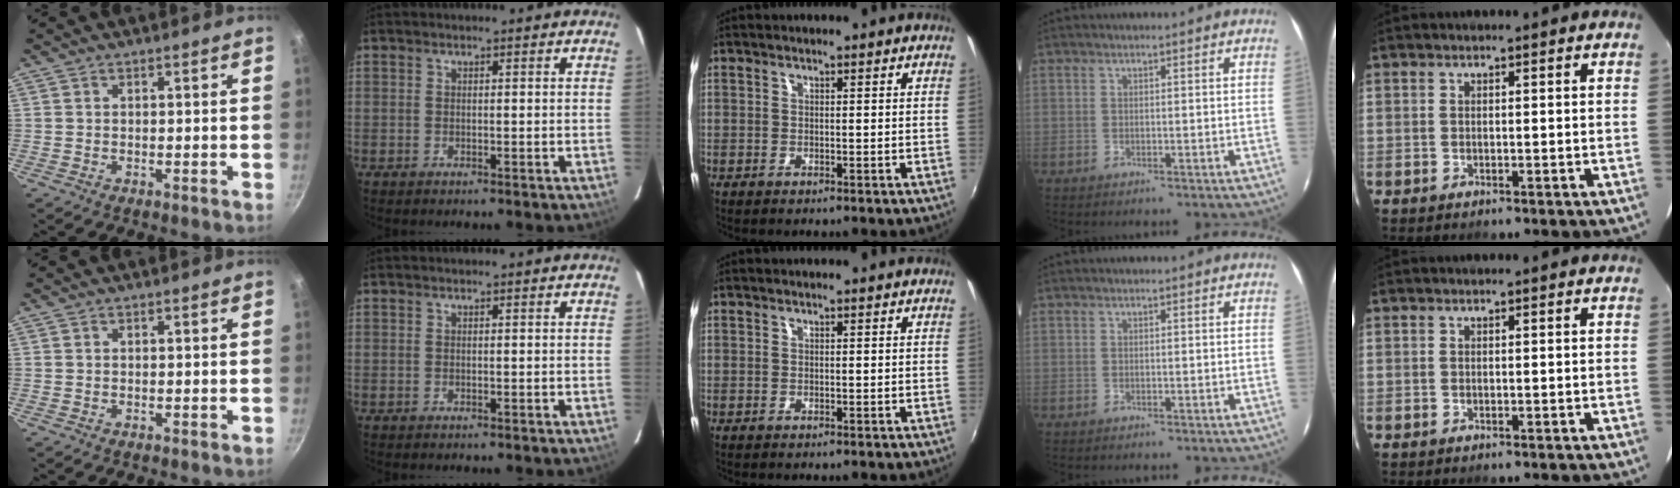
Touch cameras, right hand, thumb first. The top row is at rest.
{}